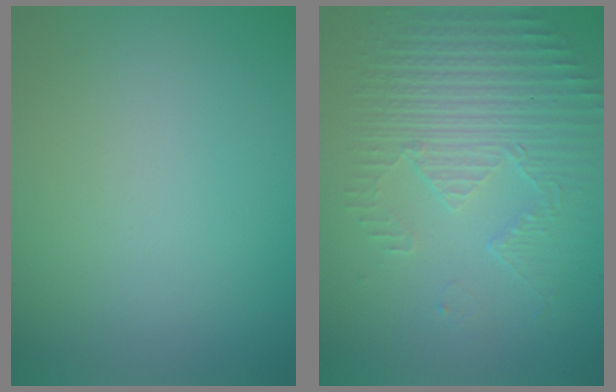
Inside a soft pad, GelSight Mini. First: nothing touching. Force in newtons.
{"total": 5.6, "press": 3.5, "slide": 4.4}